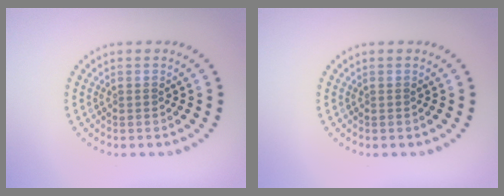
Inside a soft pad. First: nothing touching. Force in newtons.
{"total": 0.0}